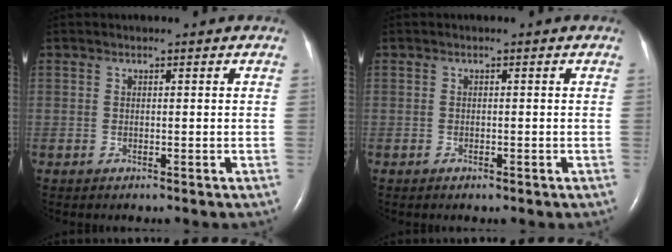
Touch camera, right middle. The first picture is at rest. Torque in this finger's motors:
{"motor_torque": [-0.07, -0.08, -0.03, 0.00]}